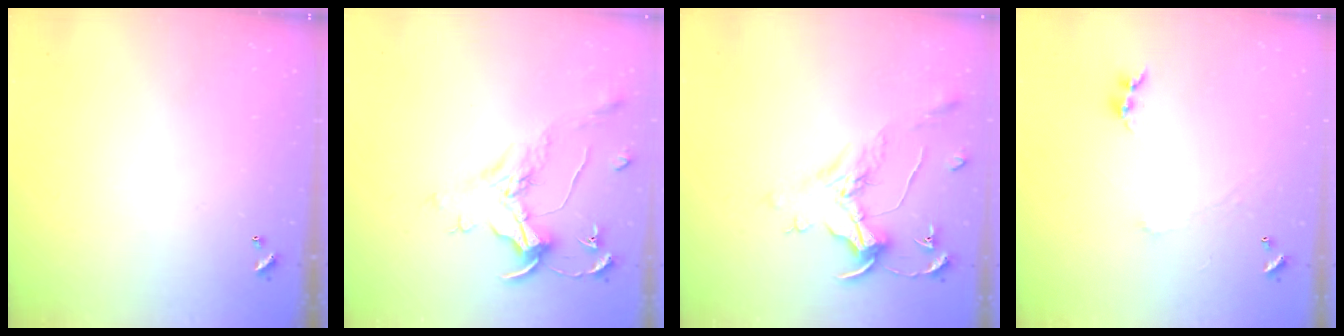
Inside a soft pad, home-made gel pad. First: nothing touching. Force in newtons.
{"total": 1.5, "press": 1.3, "slide": 0.7}
{"total": 1.6, "press": 1.4, "slide": 0.7}
{"total": 0.0}